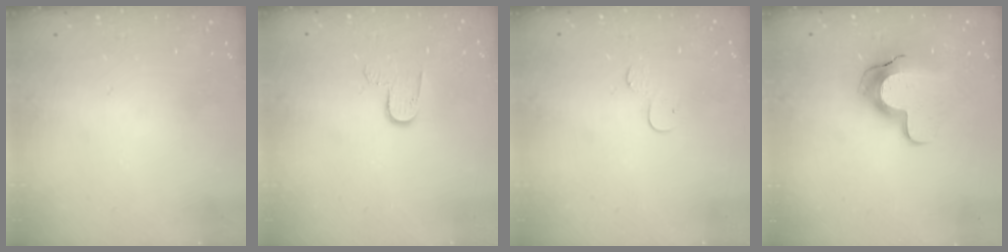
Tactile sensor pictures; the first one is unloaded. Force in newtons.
{"total": 7.1, "press": 7.1, "slide": 0.7}
{"total": 3.1, "press": 3.1, "slide": 0.3}
{"total": 12.2, "press": 12.2, "slide": 0.8}